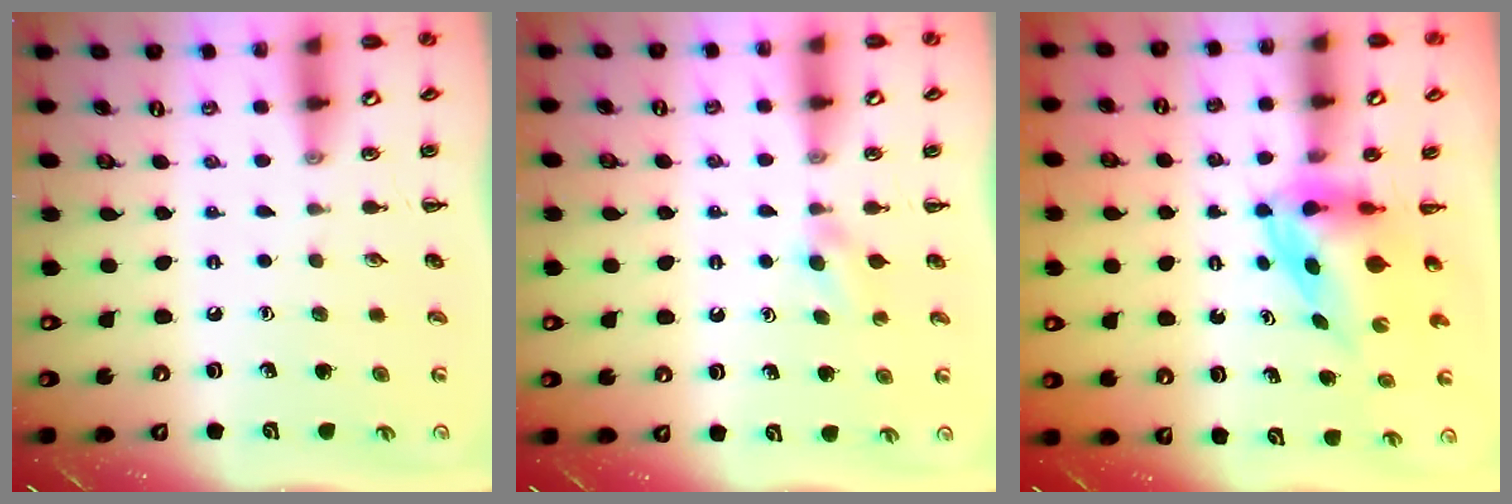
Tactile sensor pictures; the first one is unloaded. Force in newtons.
{"total": 2.0, "press": 1.8, "slide": 0.9}
{"total": 3.8, "press": 3.7, "slide": 1.0}